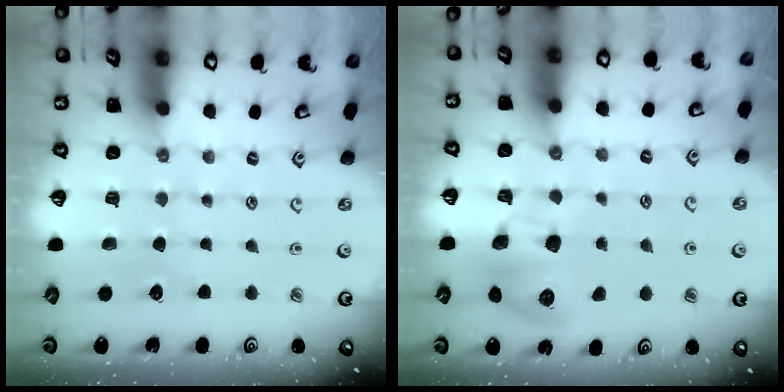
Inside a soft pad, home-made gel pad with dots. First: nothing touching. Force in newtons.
{"total": 8.8, "press": 8.7, "slide": 1.1}